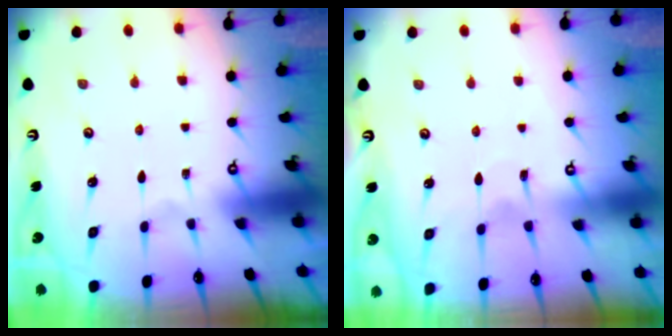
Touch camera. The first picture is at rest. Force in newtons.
{"total": 5.8, "press": 5.8, "slide": 0.6}